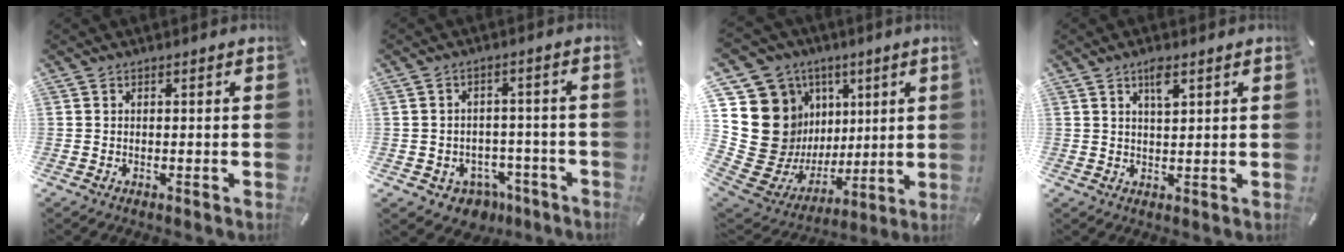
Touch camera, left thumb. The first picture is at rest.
{"total": 5.2, "force": [-1.8, 4.8, 1.0], "torque": [-0.026, 0.015, -0.027]}
{"total": 22.6, "force": [4.2, 19.6, 10.5], "torque": [-0.182, -0.069, 0.132]}
{"total": 4.1, "force": [2.3, 1.3, 3.1], "torque": [-0.060, 0.002, 0.038]}